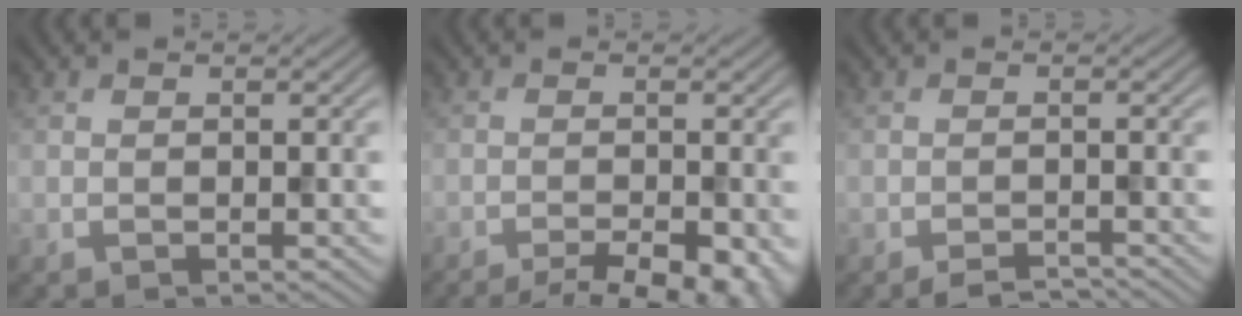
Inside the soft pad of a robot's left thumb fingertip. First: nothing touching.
{"total": 8.3, "force": [-6.2, 2.2, 5.1], "torque": [-0.071, -0.016, -0.076]}
{"total": 2.2, "force": [-1.9, 0.3, 0.9], "torque": [-0.014, 0.001, -0.034]}